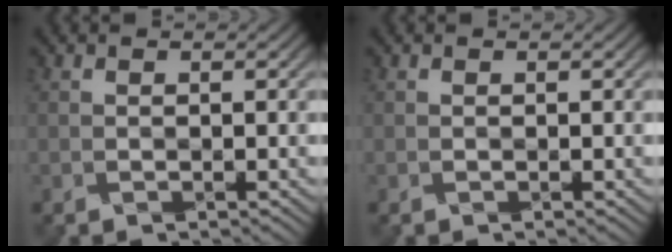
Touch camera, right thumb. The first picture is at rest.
{"total": 0.0}